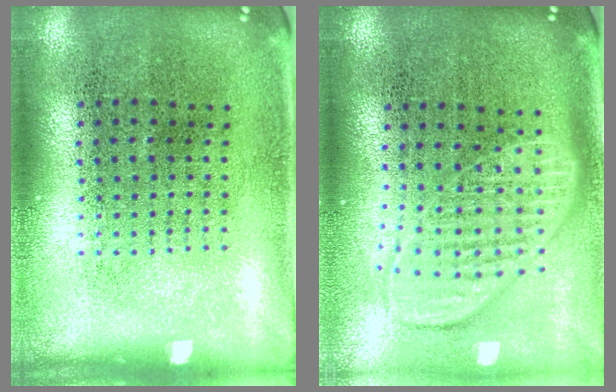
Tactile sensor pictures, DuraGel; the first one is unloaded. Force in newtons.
{"total": 1.9, "press": 1.5, "slide": 1.1}